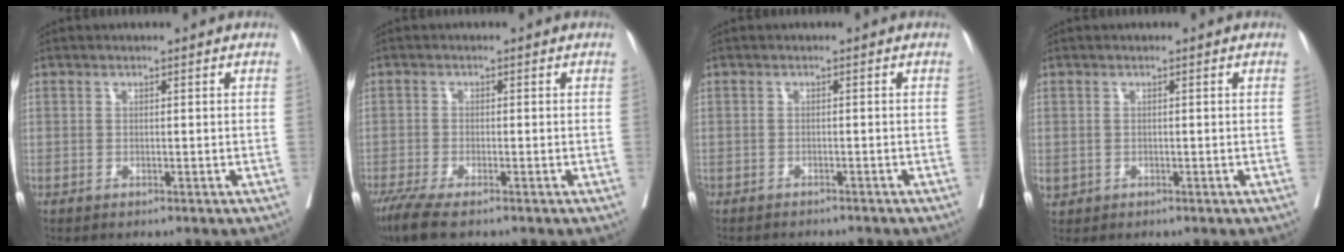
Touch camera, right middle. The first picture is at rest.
{"total": 5.8, "force": [-4.2, 1.1, 3.9], "torque": [-0.072, -0.016, -0.071]}
{"total": 5.2, "force": [-4.8, 1.5, 1.5], "torque": [-0.017, 0.000, -0.062]}
{"total": 1.3, "force": [-0.2, 1.2, 0.3], "torque": [-0.006, 0.003, 0.004]}